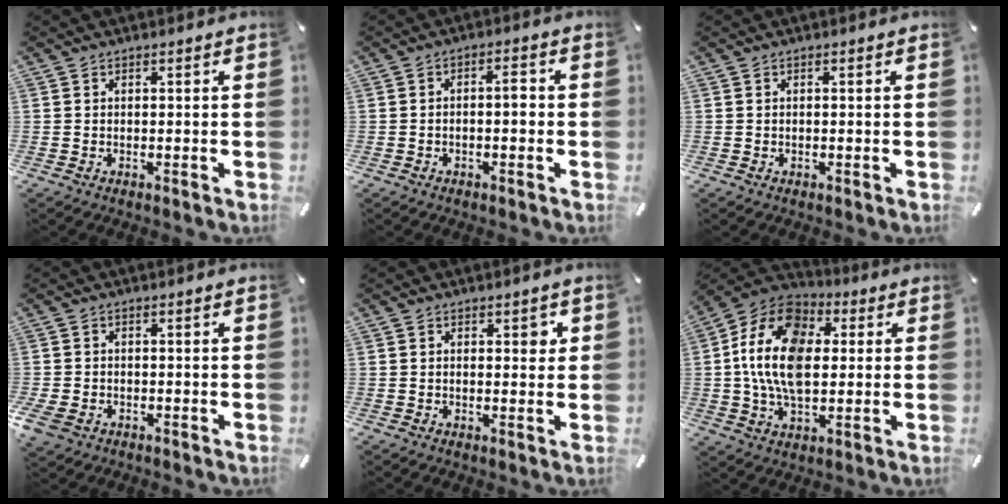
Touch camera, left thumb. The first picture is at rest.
{"total": 3.3, "force": [-0.6, 1.5, 2.9], "torque": [-0.053, 0.013, -0.014]}
{"total": 0.0}
{"total": 2.8, "force": [-1.5, 1.9, 1.4], "torque": [-0.043, -0.001, -0.033]}
{"total": 2.0, "force": [0.7, 1.0, 1.6], "torque": [-0.002, -0.007, 0.003]}
{"total": 17.7, "force": [1.3, 12.1, 12.8], "torque": [-0.274, 0.007, 0.020]}